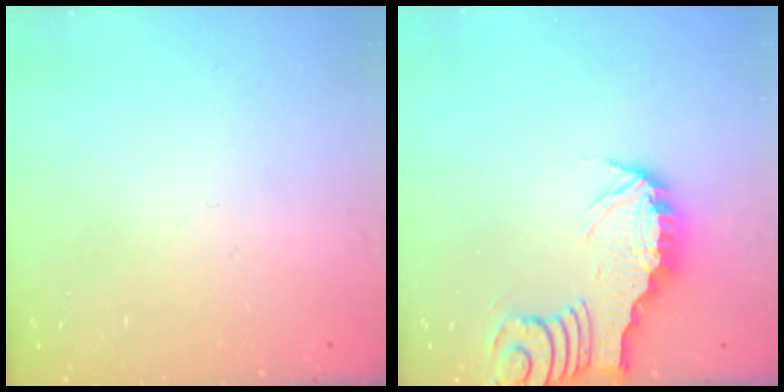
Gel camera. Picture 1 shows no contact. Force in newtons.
{"total": 3.3, "press": 3.2, "slide": 0.4}